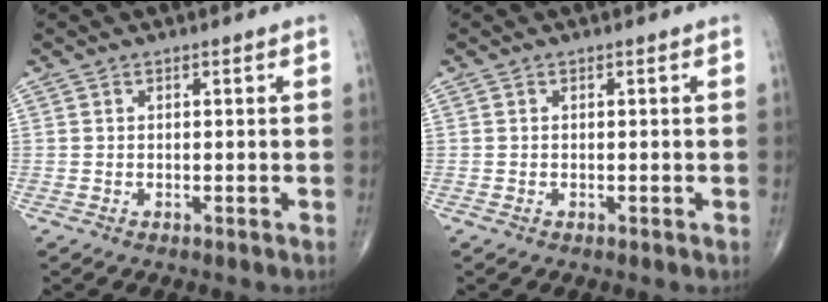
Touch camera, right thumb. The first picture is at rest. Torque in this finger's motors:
{"motor_torque": [0.28, 0.85, -0.08, -0.01, 0.01]}